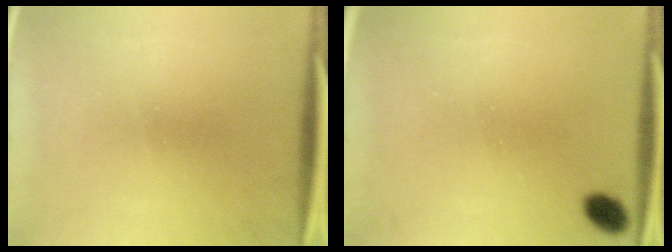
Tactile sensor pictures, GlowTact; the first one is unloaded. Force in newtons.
{"total": 3.3}